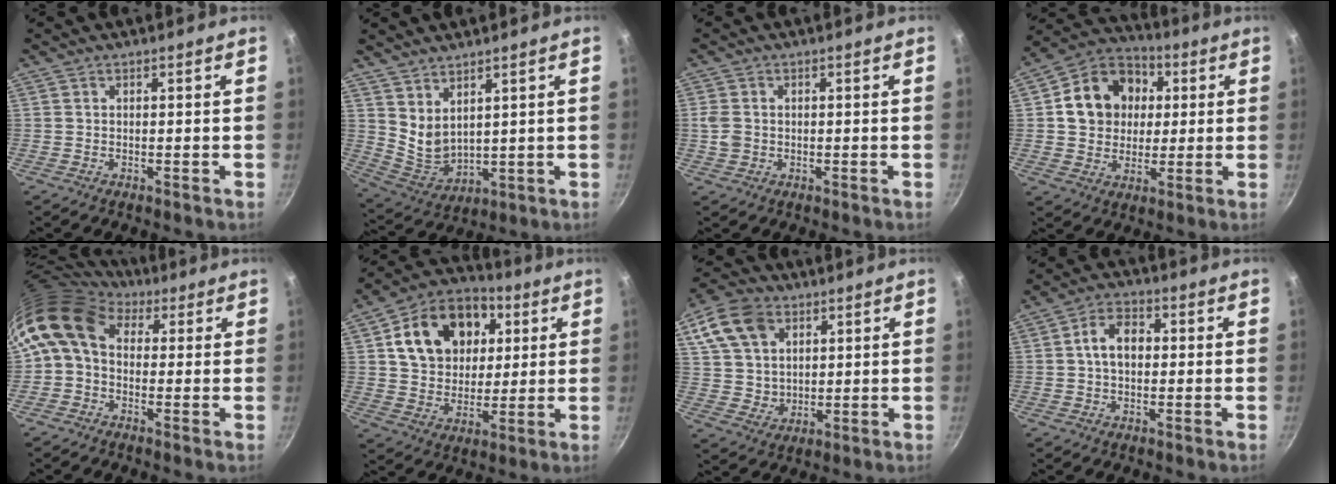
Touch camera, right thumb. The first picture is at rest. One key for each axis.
{"total": 7.1, "fx": 4.2, "fy": 3.7, "fz": 4.4, "tx": -0.071, "ty": -0.046, "tz": 0.097}
{"total": 3.1, "fx": -0.2, "fy": 2.6, "fz": 1.7, "tx": -0.030, "ty": 0.002, "tz": -0.005}
{"total": 15.1, "fx": 2.8, "fy": 12.6, "fz": 7.8, "tx": -0.105, "ty": 0.020, "tz": 0.038}
{"total": 10.3, "fx": 2.2, "fy": 7.6, "fz": 6.6, "tx": -0.111, "ty": 0.017, "tz": 0.016}
{"total": 18.8, "fx": 5.4, "fy": 14.2, "fz": 11.1, "tx": -0.158, "ty": 0.013, "tz": 0.087}
{"total": 14.1, "fx": 5.8, "fy": 10.6, "fz": 7.4, "tx": -0.130, "ty": -0.007, "tz": 0.109}
{"total": 6.6, "fx": 0.4, "fy": 4.5, "fz": 4.8, "tx": -0.067, "ty": 0.018, "tz": -0.003}